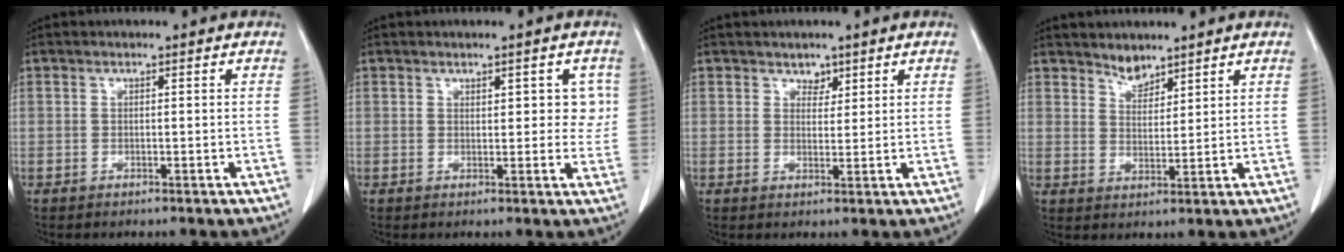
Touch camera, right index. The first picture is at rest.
{"total": 2.0, "force": [0.8, 0.8, 1.7], "torque": [-0.021, 0.002, 0.010]}
{"total": 2.0, "force": [1.5, 1.3, 0.4], "torque": [0.001, -0.005, 0.022]}
{"total": 3.1, "force": [2.8, 1.1, 0.6], "torque": [-0.009, -0.001, 0.053]}